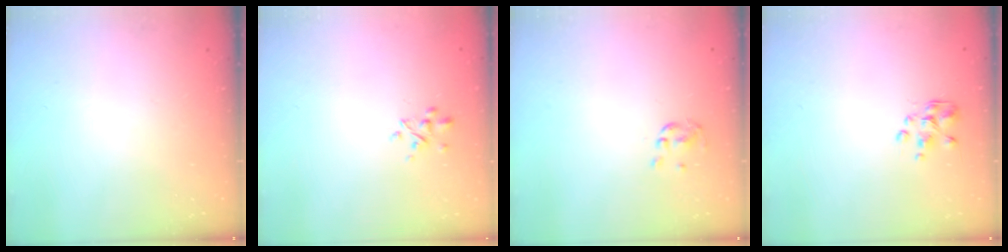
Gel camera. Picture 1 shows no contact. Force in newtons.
{"total": 2.8, "press": 2.7, "slide": 0.9}
{"total": 2.0, "press": 1.9, "slide": 0.5}
{"total": 2.3, "press": 2.1, "slide": 0.8}